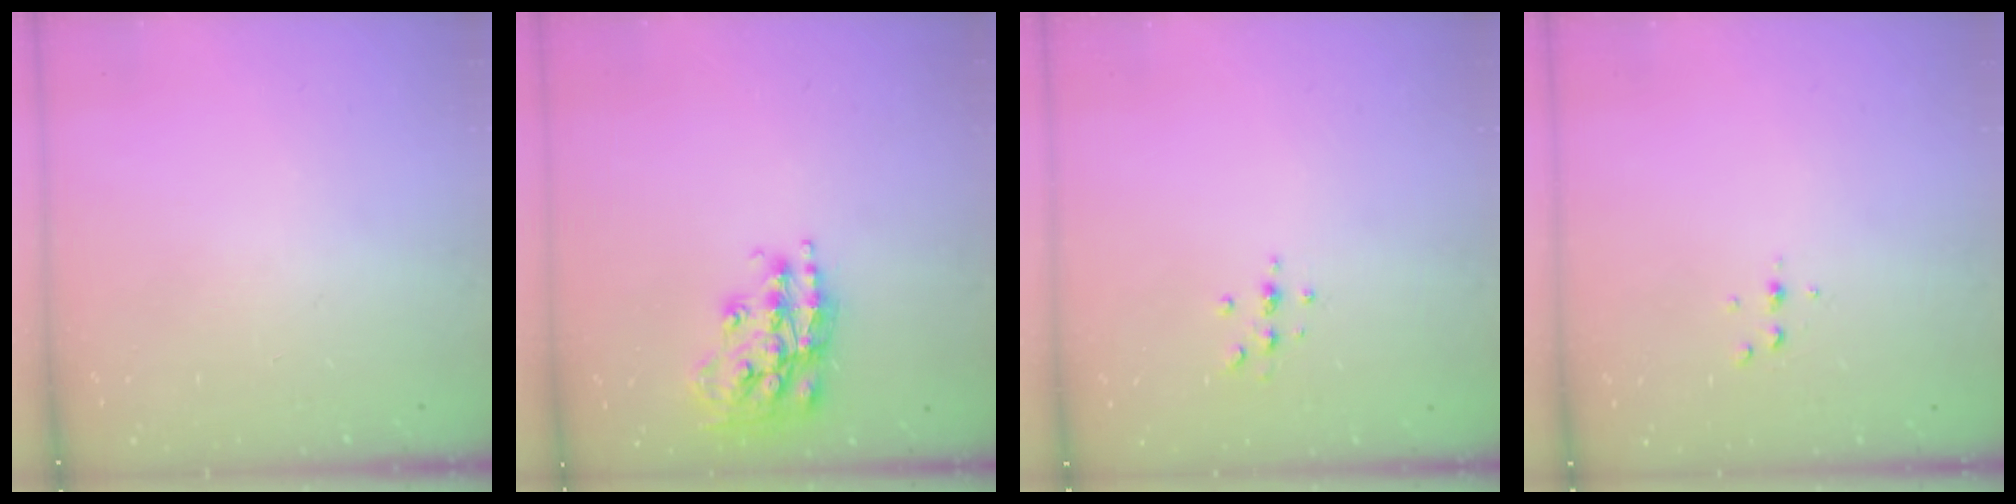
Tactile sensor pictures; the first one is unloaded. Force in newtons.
{"total": 17.2, "press": 17.2, "slide": 1.4}
{"total": 3.3, "press": 3.2, "slide": 0.4}
{"total": 2.6, "press": 2.6, "slide": 0.3}